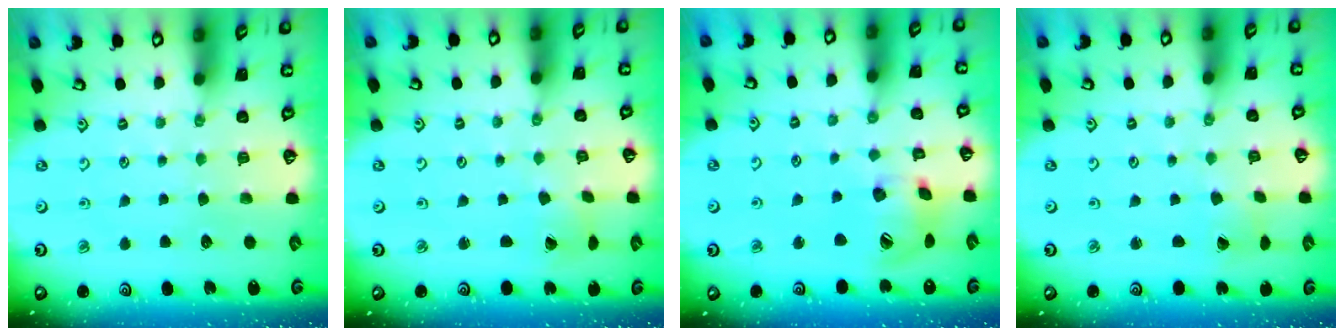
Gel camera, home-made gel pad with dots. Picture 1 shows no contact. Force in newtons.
{"total": 1.2, "press": 1.2, "slide": 0.2}
{"total": 14.9, "press": 14.7, "slide": 2.5}
{"total": 2.1, "press": 2.1, "slide": 0.3}